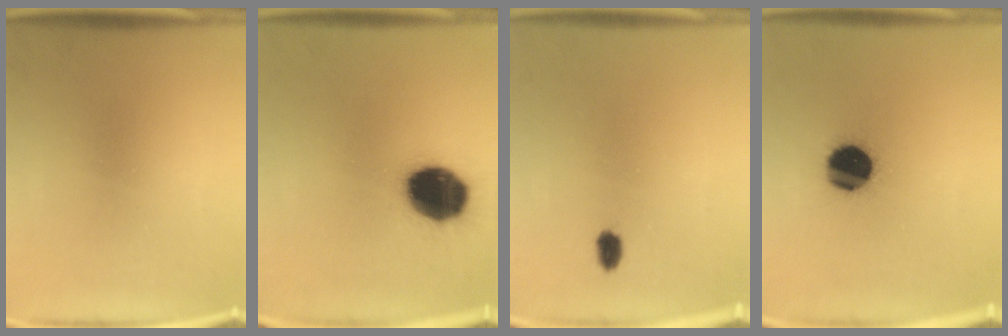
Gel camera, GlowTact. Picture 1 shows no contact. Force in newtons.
{"total": 18.4}
{"total": 2.2}
{"total": 16.2}